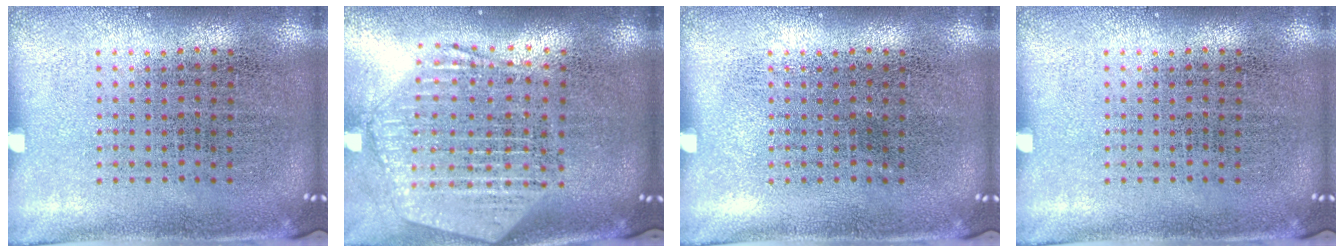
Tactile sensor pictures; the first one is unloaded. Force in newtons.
{"total": 2.6, "press": 2.2, "slide": 1.3}
{"total": 0.0}
{"total": 0.0}